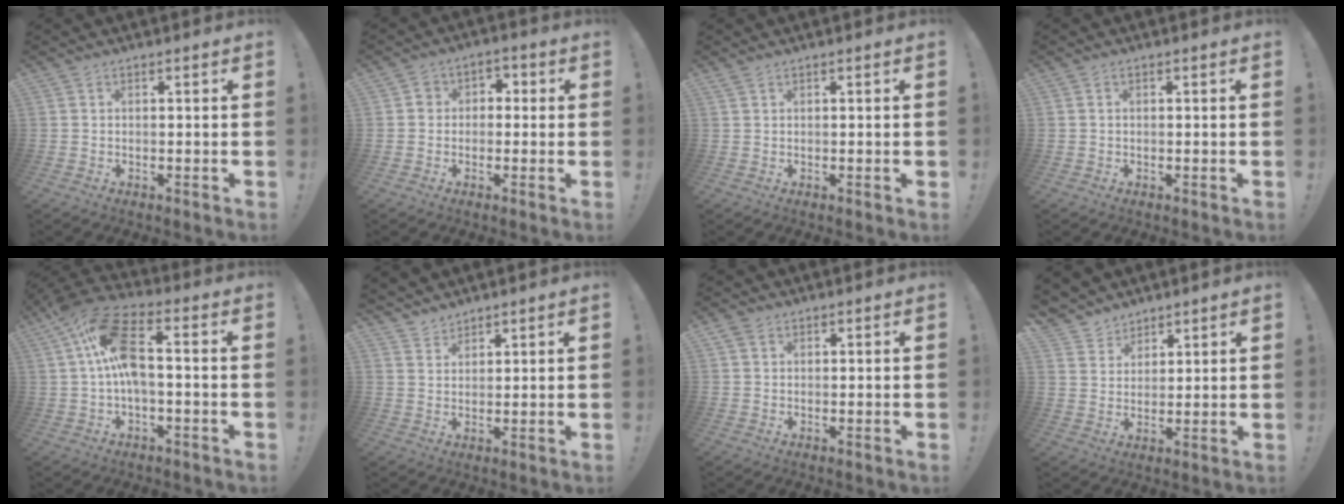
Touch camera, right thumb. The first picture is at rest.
{"total": 5.0, "force": [-1.7, 4.5, 1.6], "torque": [-0.015, 0.024, -0.032]}
{"total": 1.0, "force": [0.5, 0.1, 0.9], "torque": [-0.011, -0.001, 0.008]}
{"total": 0.7, "force": [0.1, 0.5, 0.5], "torque": [-0.012, 0.004, 0.003]}
{"total": 15.2, "force": [1.0, 6.9, 13.5], "torque": [-0.257, 0.005, 0.015]}
{"total": 4.0, "force": [3.7, 1.5, 0.4], "torque": [-0.002, -0.028, 0.069]}
{"total": 1.8, "force": [1.1, 1.2, 0.7], "torque": [-0.008, -0.002, 0.021]}
{"total": 6.6, "force": [5.3, 3.9, 0.5], "torque": [-0.012, -0.044, 0.106]}